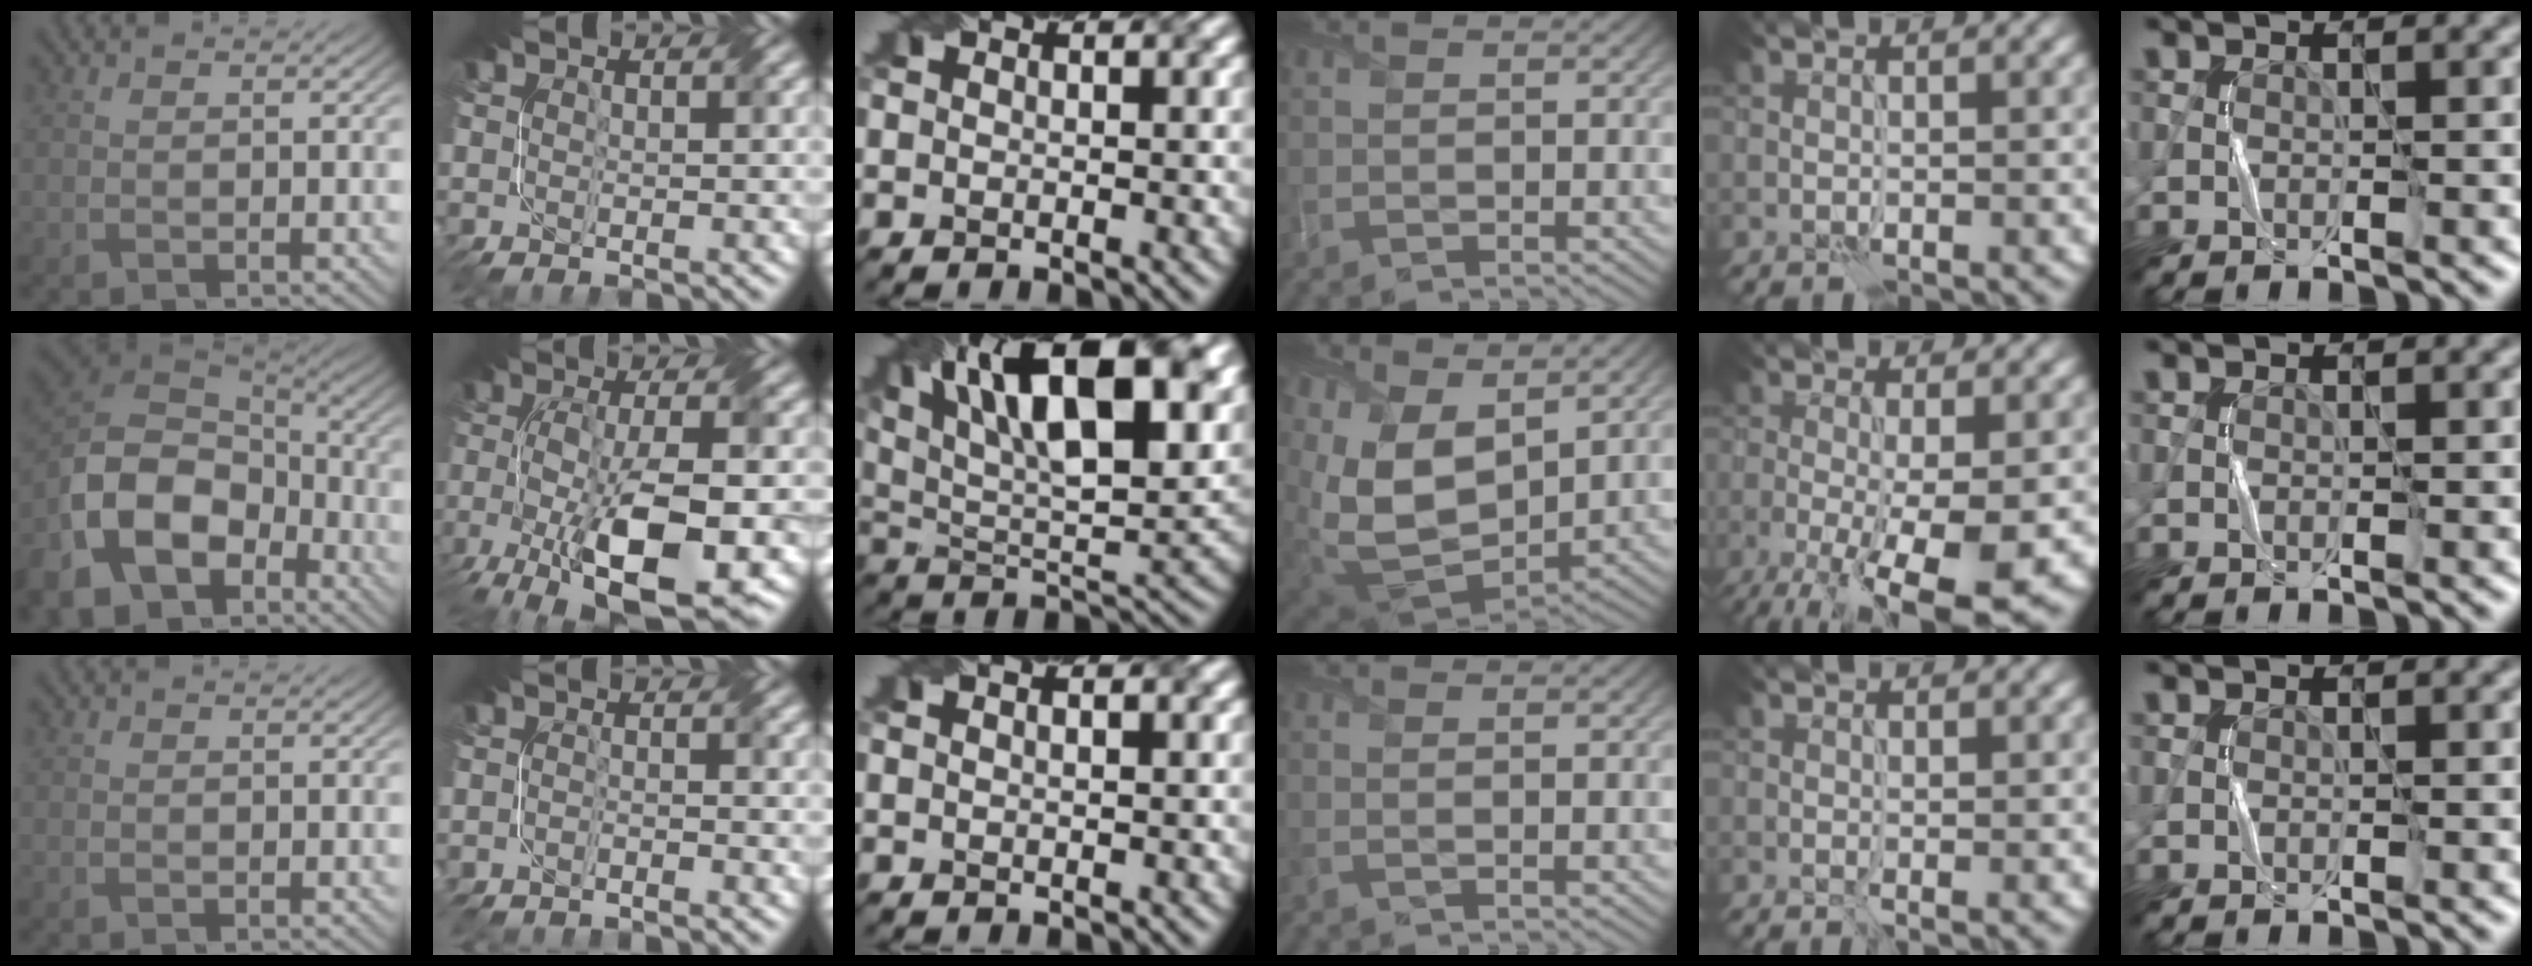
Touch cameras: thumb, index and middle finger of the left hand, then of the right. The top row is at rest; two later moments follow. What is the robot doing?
{"motion": "fold", "object": "netting"}